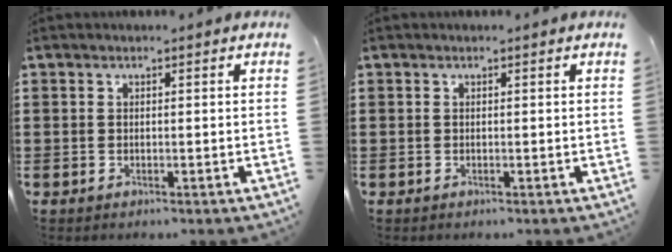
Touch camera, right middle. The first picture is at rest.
{"total": 0.0}